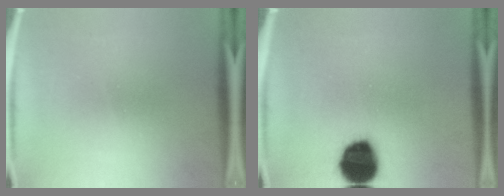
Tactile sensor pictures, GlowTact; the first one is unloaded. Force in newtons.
{"total": 14.2}